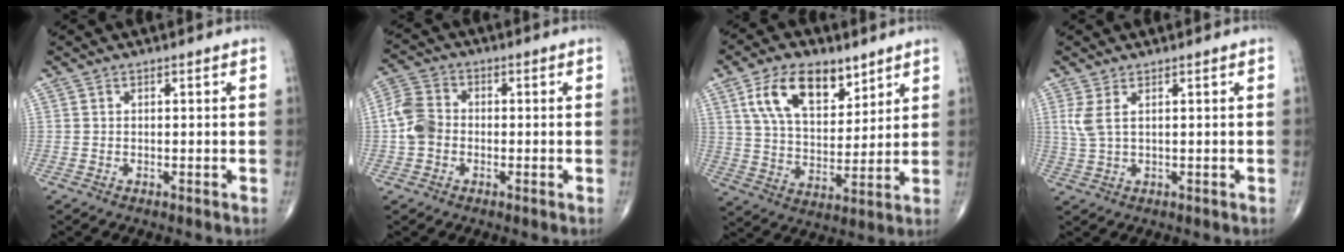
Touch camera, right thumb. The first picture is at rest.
{"total": 6.3, "force": [-1.0, 4.9, 3.8], "torque": [-0.076, 0.018, -0.031]}
{"total": 14.6, "force": [7.8, 7.8, 9.5], "torque": [-0.137, -0.033, 0.146]}
{"total": 3.4, "force": [1.2, 1.0, 3.0], "torque": [-0.081, 0.002, 0.034]}